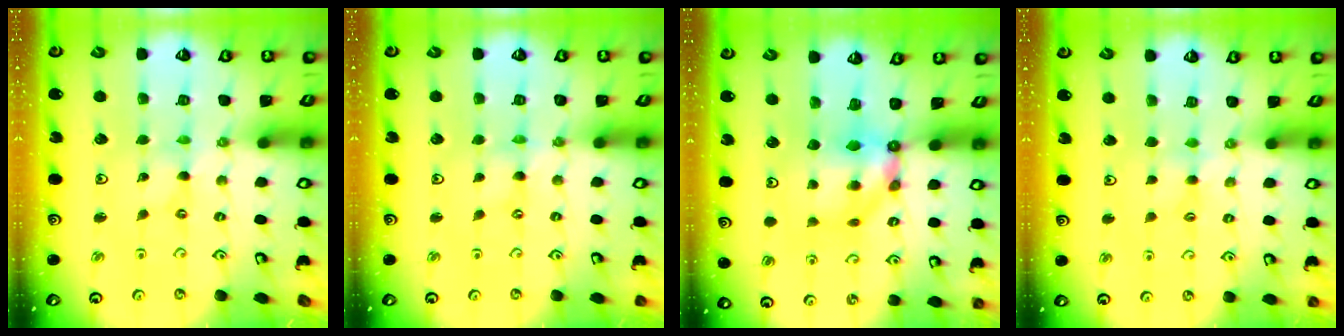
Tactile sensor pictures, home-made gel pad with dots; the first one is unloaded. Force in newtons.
{"total": 0.0}
{"total": 6.8, "press": 6.7, "slide": 0.8}
{"total": 2.7, "press": 2.6, "slide": 0.5}